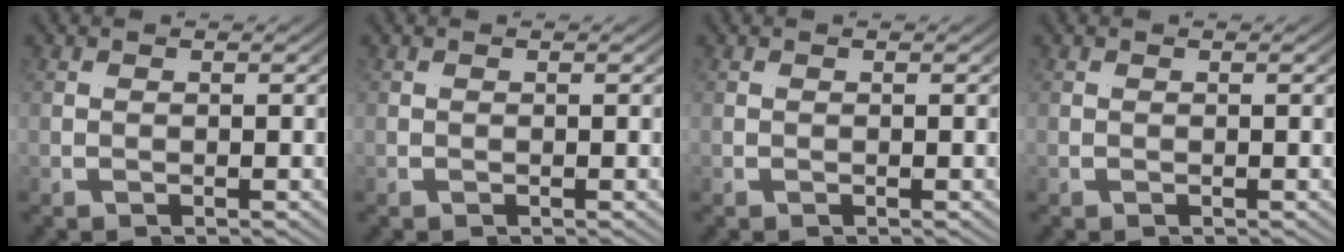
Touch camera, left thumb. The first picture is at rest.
{"total": 0.0}
{"total": 0.0}
{"total": 0.0}